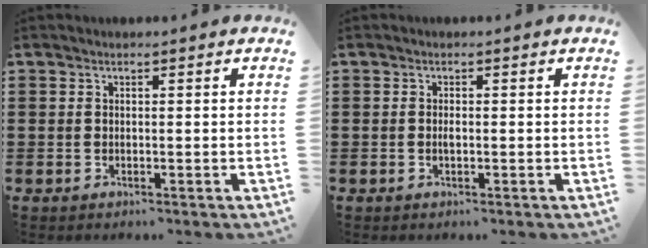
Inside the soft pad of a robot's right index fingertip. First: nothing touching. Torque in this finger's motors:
{"motor_torque": [2.14, 0.00, 0.09, 0.04]}